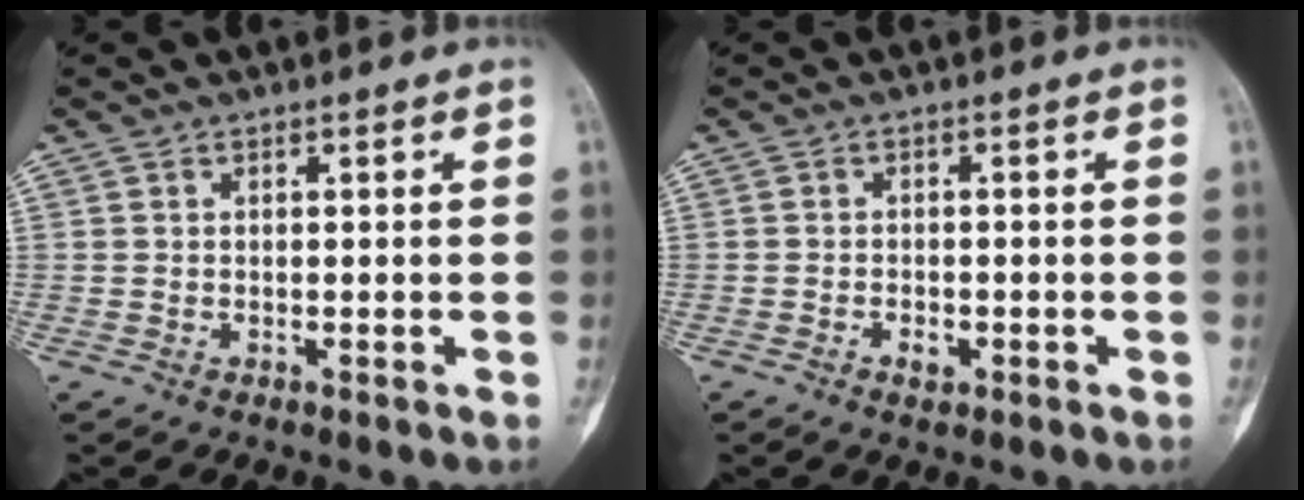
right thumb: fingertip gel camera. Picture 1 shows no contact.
{"total": 2.1, "force": [-1.0, 1.2, 1.3], "torque": [-0.019, 0.006, -0.014]}